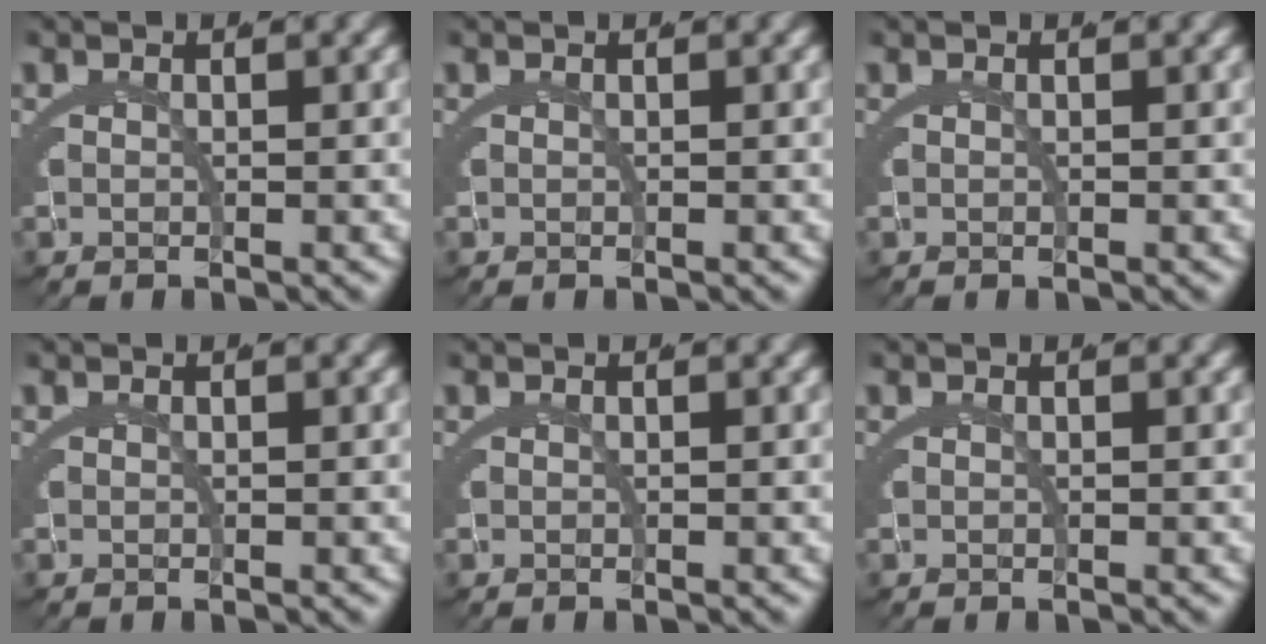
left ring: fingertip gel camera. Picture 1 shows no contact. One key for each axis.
{"total": 0.0}
{"total": 0.0}
{"total": 0.0}
{"total": 0.0}
{"total": 0.0}